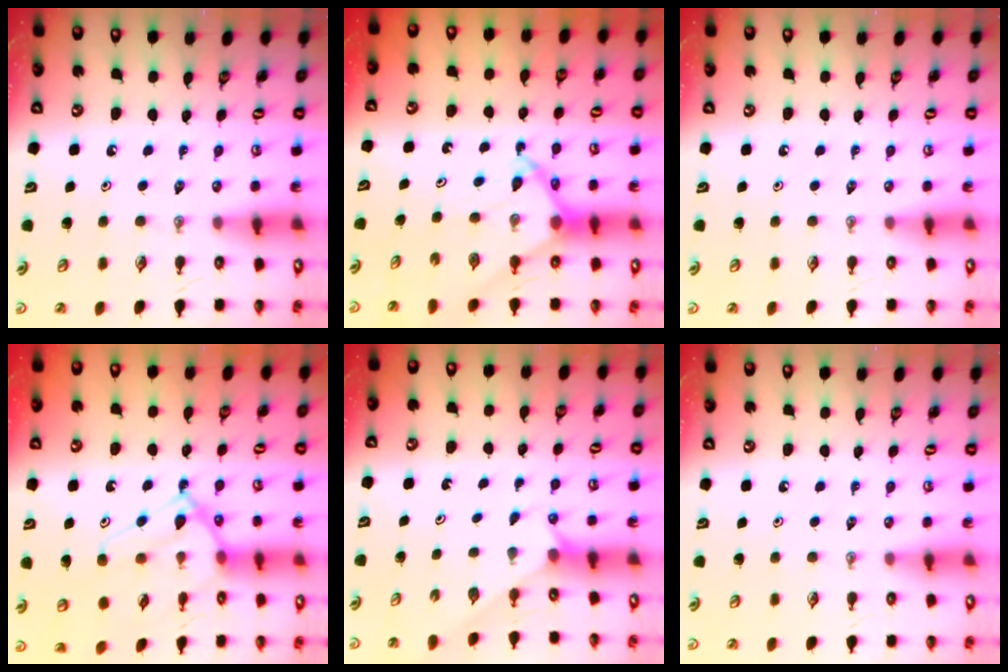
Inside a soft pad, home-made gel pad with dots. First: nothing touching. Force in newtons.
{"total": 9.2, "press": 9.2, "slide": 0.8}
{"total": 0.0}
{"total": 14.4, "press": 14.4, "slide": 0.8}
{"total": 1.2, "press": 1.2, "slide": 0.2}
{"total": 0.0}